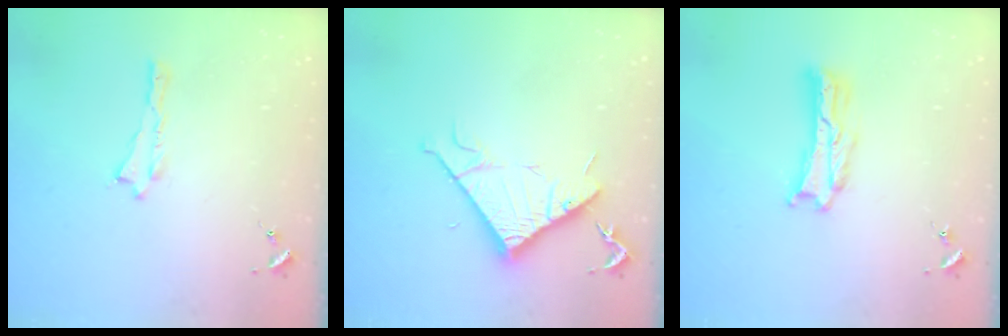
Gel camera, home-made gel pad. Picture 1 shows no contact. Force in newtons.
{"total": 8.3, "press": 8.3, "slide": 0.6}
{"total": 2.8, "press": 2.7, "slide": 0.4}